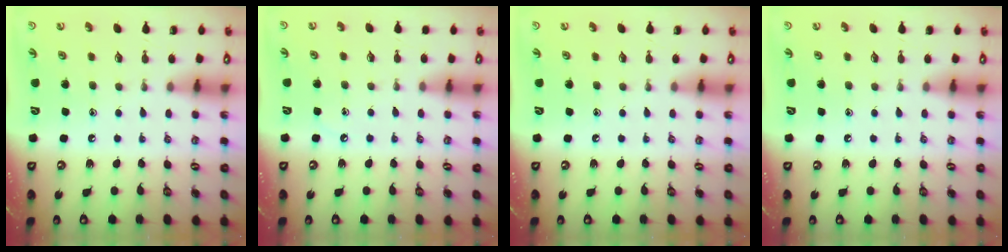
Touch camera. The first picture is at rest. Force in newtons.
{"total": 2.5, "press": 2.5, "slide": 0.4}
{"total": 0.0}
{"total": 0.0}